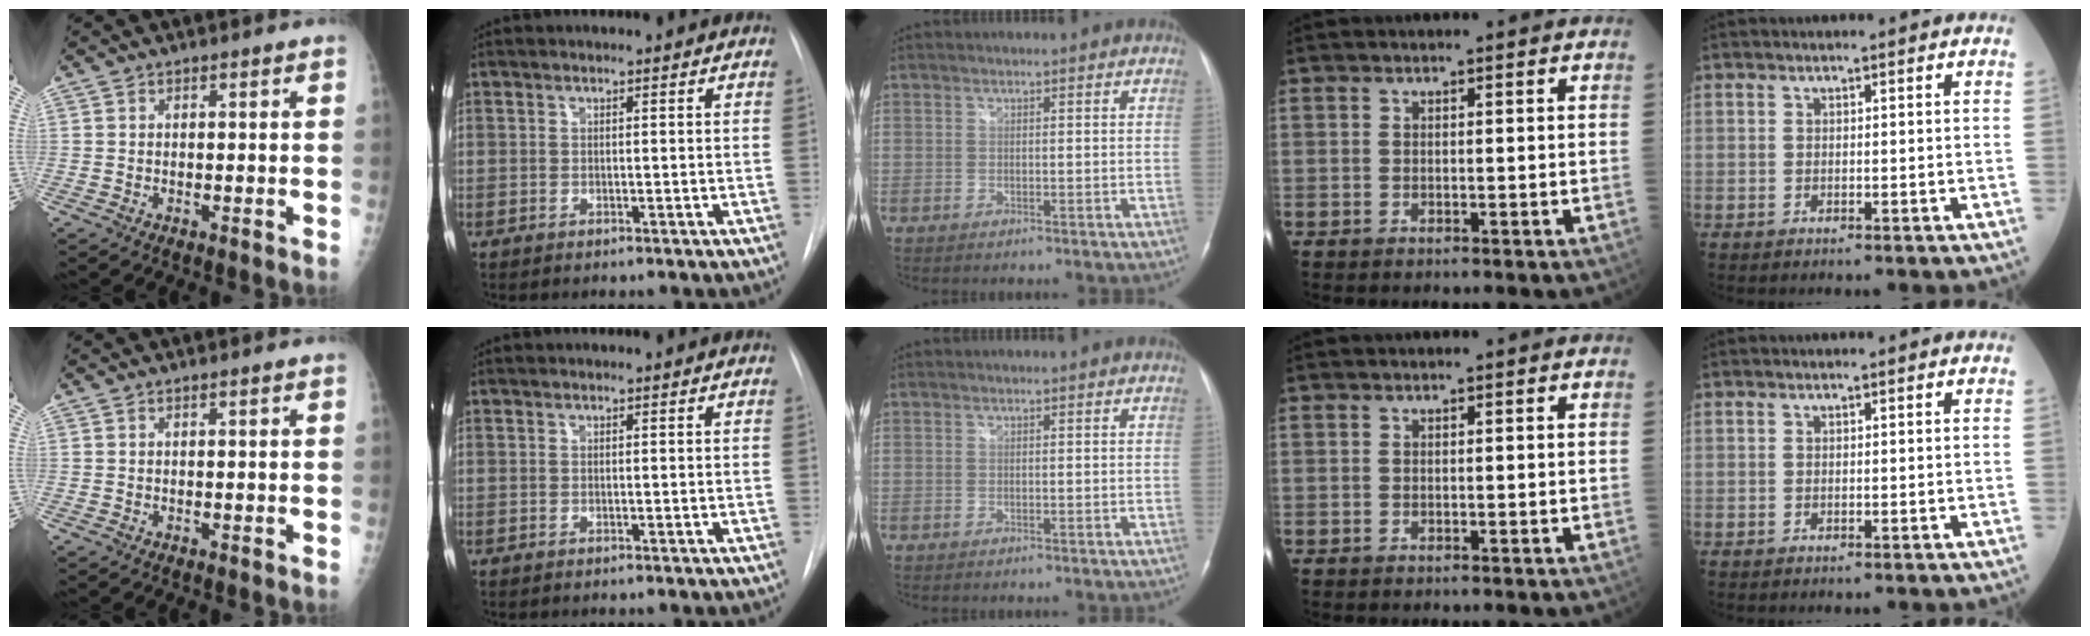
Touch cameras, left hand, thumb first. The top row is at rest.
{}